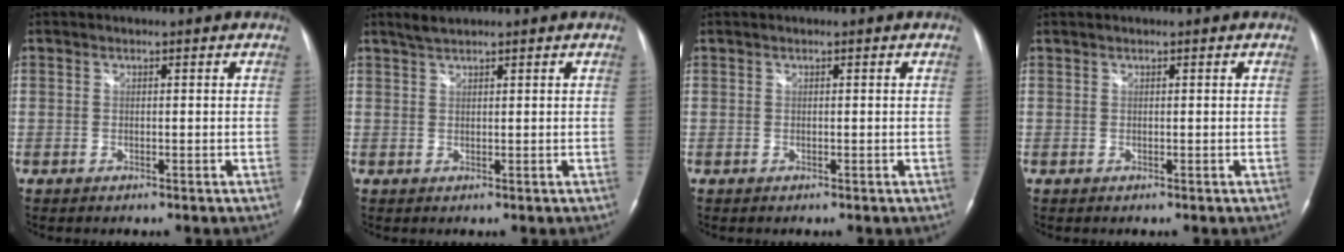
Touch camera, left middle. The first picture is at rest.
{"total": 1.8, "force": [1.7, 0.0, 0.7], "torque": [-0.020, 0.005, 0.037]}
{"total": 0.0}
{"total": 0.0}